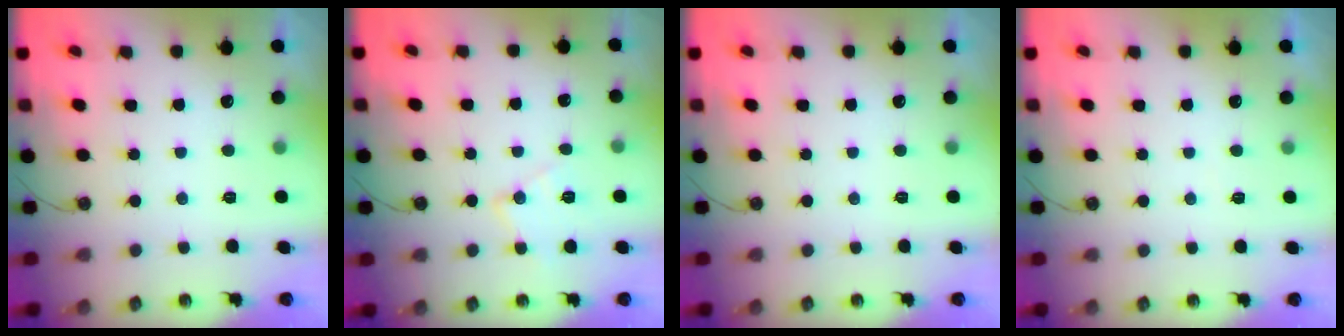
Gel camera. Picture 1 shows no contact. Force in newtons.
{"total": 9.5, "press": 9.5, "slide": 0.7}
{"total": 0.0}
{"total": 2.7, "press": 2.7, "slide": 0.6}